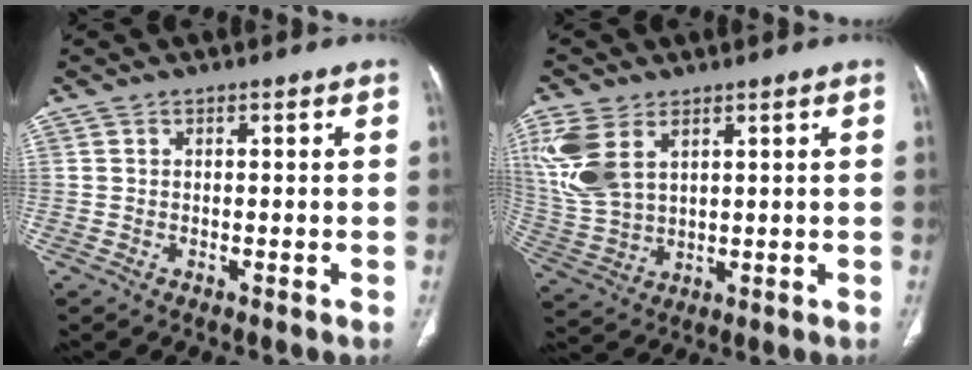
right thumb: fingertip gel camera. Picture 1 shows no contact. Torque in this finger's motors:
{"motor_torque": [0.52, 2.51, 1.22, 0.64, 0.17]}